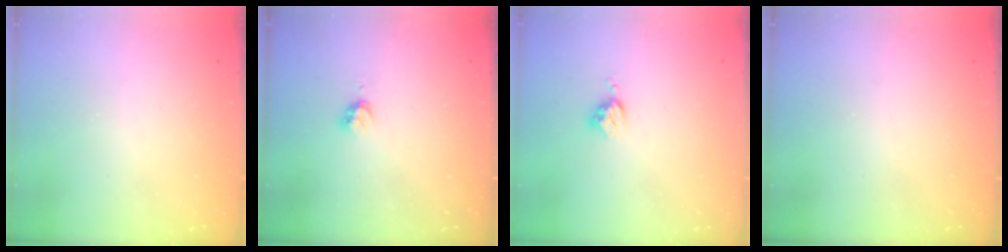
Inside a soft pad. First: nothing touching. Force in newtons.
{"total": 2.9, "press": 2.8, "slide": 0.4}
{"total": 3.5, "press": 3.5, "slide": 0.4}
{"total": 0.0}